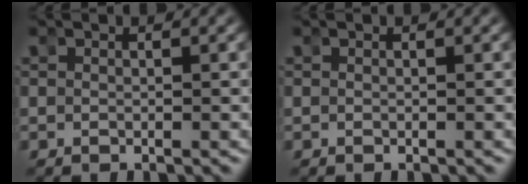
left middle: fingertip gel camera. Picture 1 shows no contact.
{"total": 0.0}